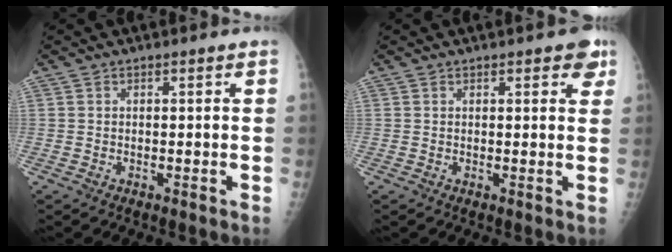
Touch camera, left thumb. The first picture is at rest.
{"total": 3.7, "force": [2.0, 1.6, 2.7], "torque": [-0.013, -0.004, 0.018]}